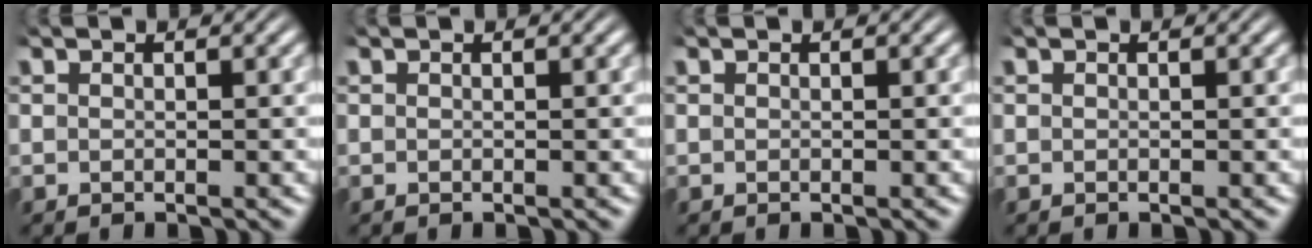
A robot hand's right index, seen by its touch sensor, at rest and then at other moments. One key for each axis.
{"total": 0.0}
{"total": 0.0}
{"total": 0.0}